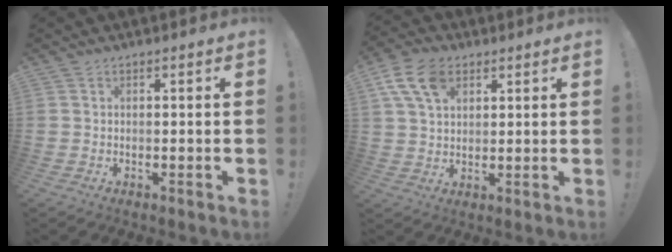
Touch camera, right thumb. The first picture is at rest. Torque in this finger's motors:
{"motor_torque": [1.05, 1.05, 0.30, -0.01, 0.01]}